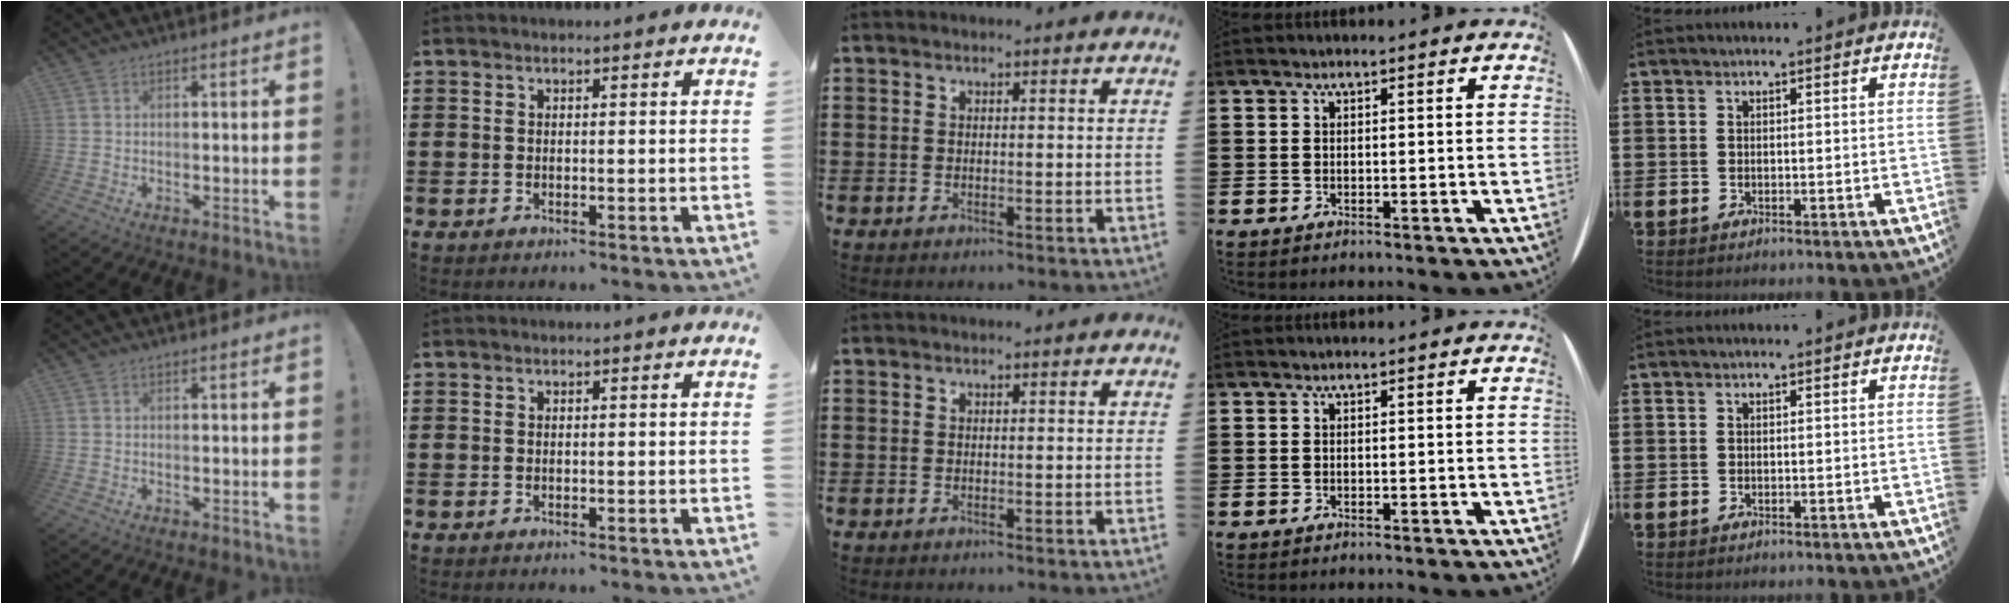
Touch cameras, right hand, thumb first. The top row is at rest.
{}